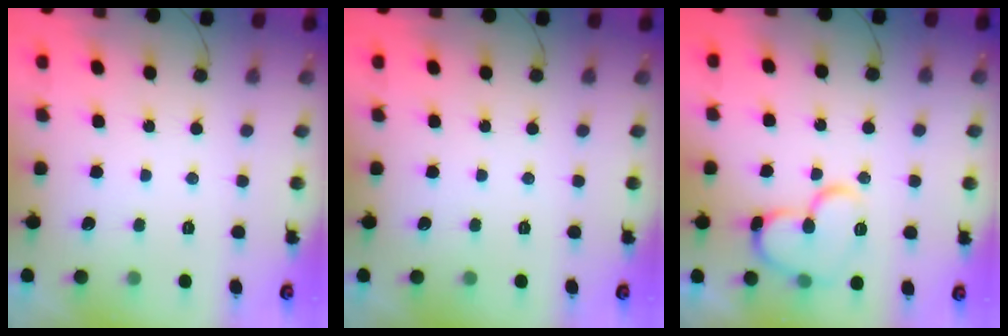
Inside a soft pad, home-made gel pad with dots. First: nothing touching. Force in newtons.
{"total": 0.0}
{"total": 14.2, "press": 14.1, "slide": 2.0}